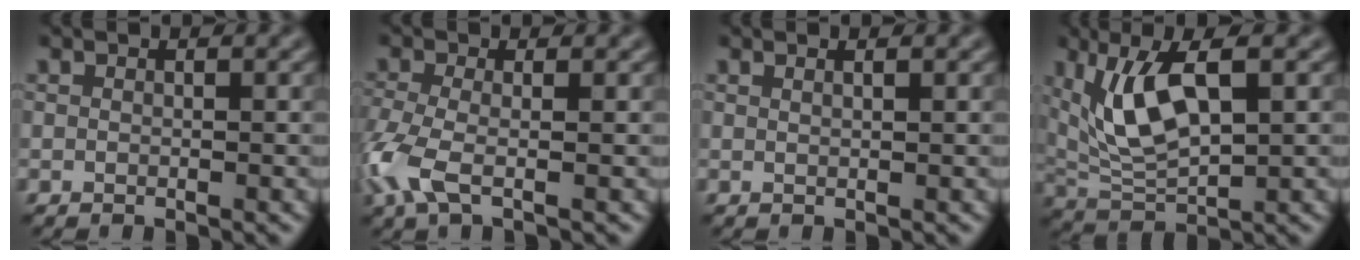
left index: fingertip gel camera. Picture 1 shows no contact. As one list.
[{"total": 4.6, "force": [-2.0, 1.7, 3.8], "torque": [-0.108, -0.010, -0.052]}, {"total": 0.9, "force": [0.6, 0.1, 0.6], "torque": [-0.005, 0.000, 0.003]}, {"total": 7.3, "force": [2.2, 2.7, 6.4], "torque": [-0.133, -0.001, 0.045]}]